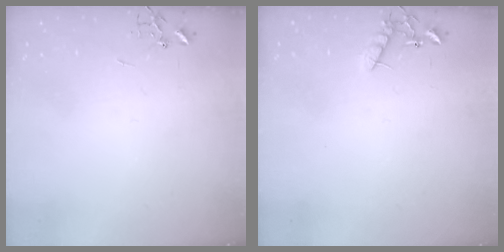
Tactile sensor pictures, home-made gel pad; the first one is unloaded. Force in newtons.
{"total": 8.1, "press": 8.1, "slide": 0.3}